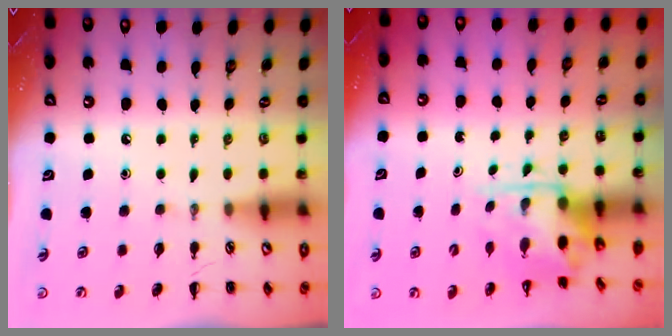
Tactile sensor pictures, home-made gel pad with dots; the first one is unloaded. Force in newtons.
{"total": 3.2, "press": 3.2, "slide": 0.5}